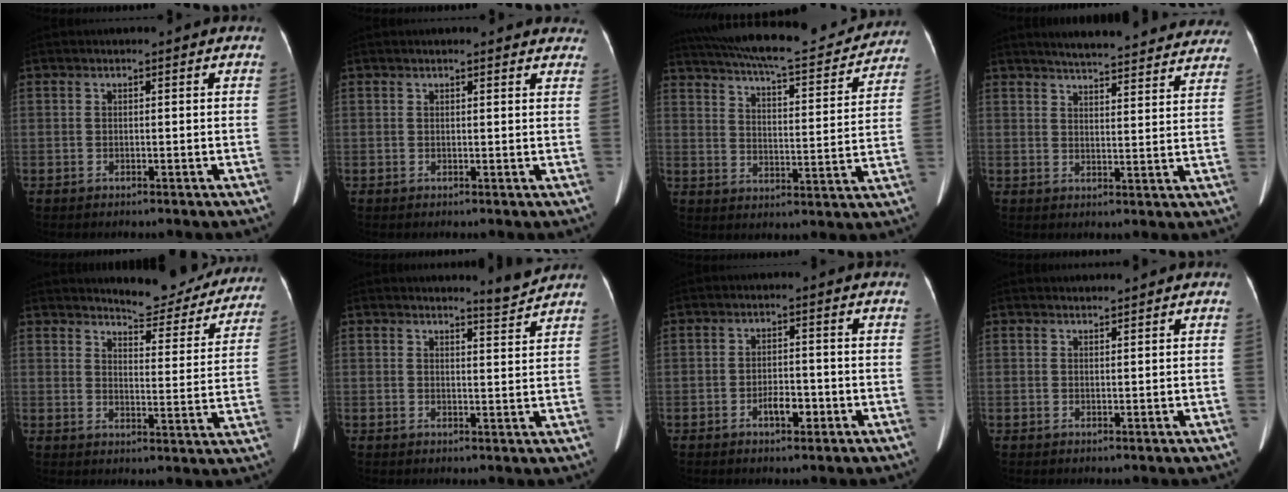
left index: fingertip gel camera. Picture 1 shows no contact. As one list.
[{"total": 8.4, "force": [7.7, 1.9, 2.8], "torque": [-0.018, 0.012, 0.071]}, {"total": 23.4, "force": [20.9, 4.3, 9.6], "torque": [-0.164, -0.001, 0.280]}, {"total": 23.1, "force": [21.3, 3.6, 8.2], "torque": [-0.112, -0.023, 0.255]}, {"total": 13.9, "force": [13.1, 2.9, 3.3], "torque": [-0.024, -0.033, 0.149]}, {"total": 2.9, "force": [2.8, -0.9, -0.1], "torque": [-0.014, -0.023, 0.042]}, {"total": 3.1, "force": [-1.5, 1.3, 2.3], "torque": [-0.040, 0.004, -0.022]}, {"total": 1.0, "force": [1.0, -0.2, 0.0], "torque": [-0.005, 0.004, 0.023]}]